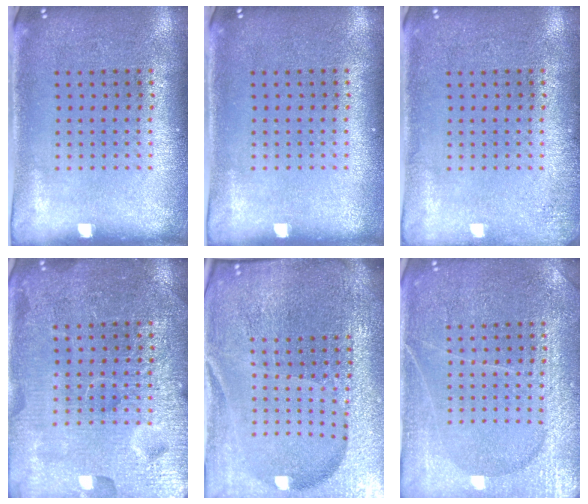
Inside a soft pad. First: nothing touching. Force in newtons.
{"total": 0.0}
{"total": 1.3, "press": 1.3, "slide": 0.2}
{"total": 6.9, "press": 6.8, "slide": 0.8}
{"total": 6.1, "press": 5.4, "slide": 2.9}
{"total": 3.6, "press": 3.6, "slide": 0.5}